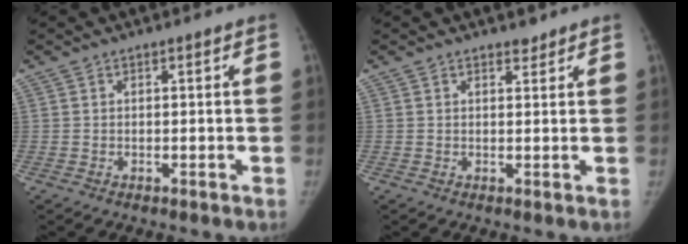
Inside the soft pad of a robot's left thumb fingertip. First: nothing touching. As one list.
[{"total": 1.3, "force": [1.1, 0.6, 0.2], "torque": [0.005, -0.008, 0.013]}]